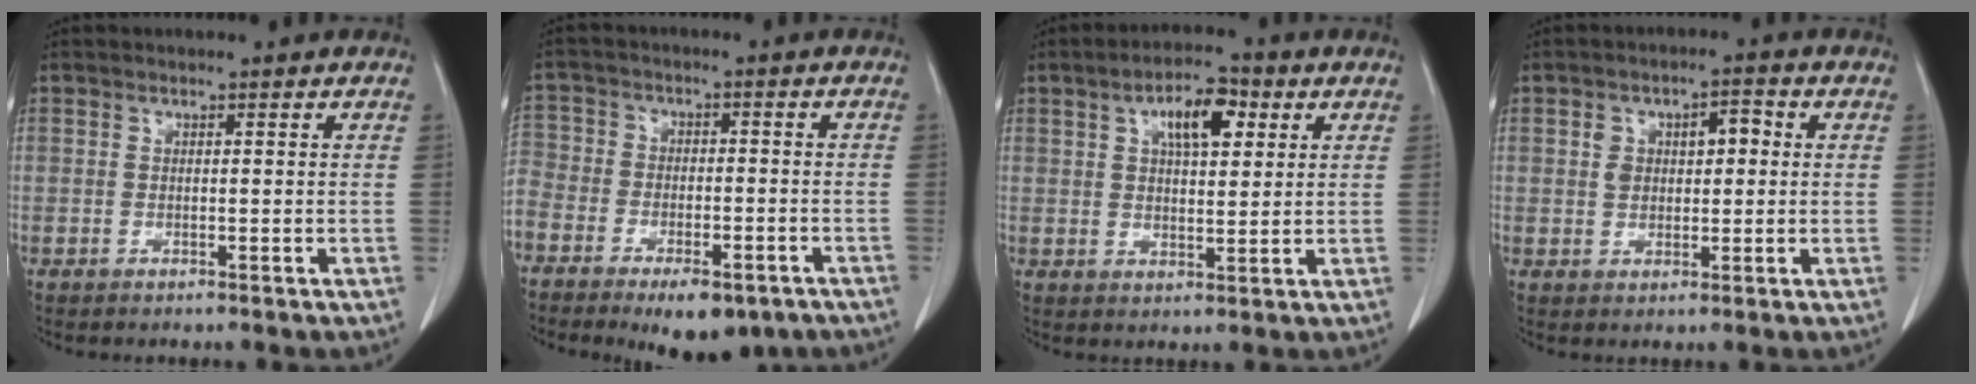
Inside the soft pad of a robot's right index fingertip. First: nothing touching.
{"total": 17.2, "force": [-10.9, 9.9, 8.9], "torque": [-0.222, 0.000, -0.178]}
{"total": 7.7, "force": [3.2, 3.1, 6.4], "torque": [-0.106, 0.014, 0.051]}
{"total": 5.3, "force": [1.1, 3.3, 4.0], "torque": [-0.062, 0.022, 0.022]}